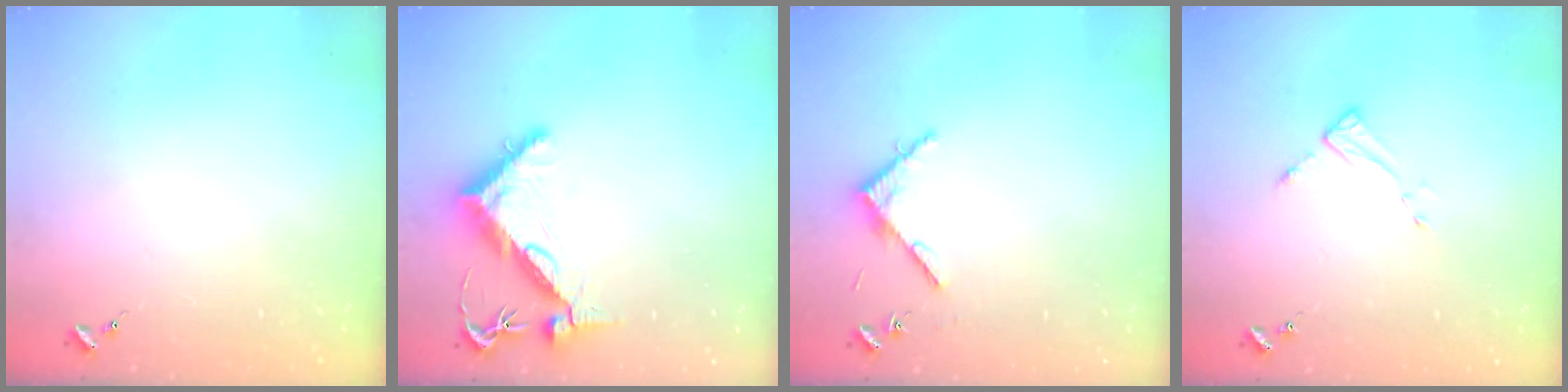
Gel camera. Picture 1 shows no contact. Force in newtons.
{"total": 11.0, "press": 10.9, "slide": 1.1}
{"total": 4.2, "press": 4.2, "slide": 0.4}
{"total": 2.6, "press": 2.6, "slide": 0.4}